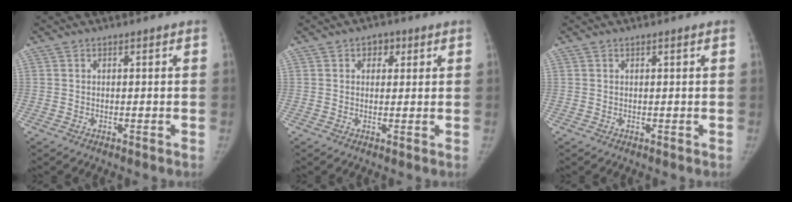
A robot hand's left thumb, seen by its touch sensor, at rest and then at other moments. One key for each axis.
{"total": 3.1, "fx": 1.4, "fy": 2.3, "fz": 1.5, "tx": 0.003, "ty": -0.001, "tz": 0.014}
{"total": 0.0}